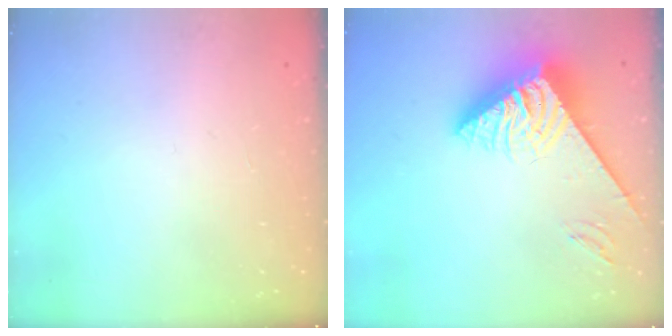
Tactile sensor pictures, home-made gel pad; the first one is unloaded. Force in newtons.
{"total": 9.2, "press": 9.1, "slide": 1.3}